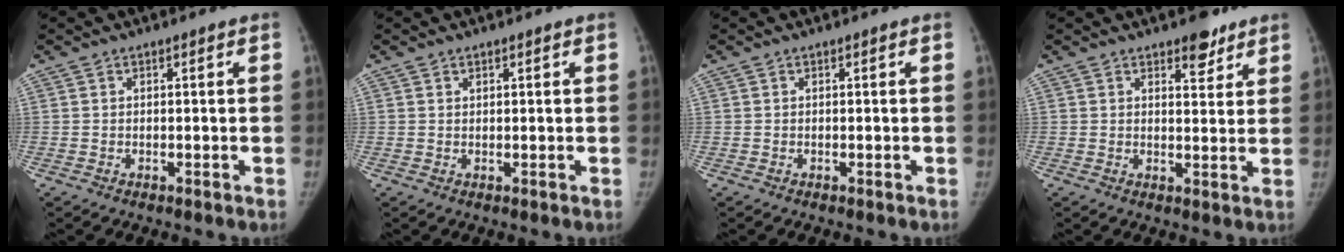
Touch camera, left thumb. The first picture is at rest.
{"total": 0.8, "force": [0.6, 0.4, 0.3], "torque": [0.002, -0.004, 0.009]}
{"total": 0.0}
{"total": 5.0, "force": [3.6, 2.4, 2.7], "torque": [-0.012, -0.022, 0.050]}